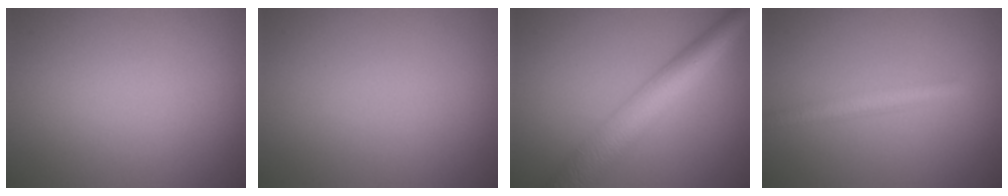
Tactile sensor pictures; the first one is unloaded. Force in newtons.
{"total": 0.0}
{"total": 6.4, "press": 6.4, "slide": 0.2}
{"total": 2.3, "press": 2.2, "slide": 0.2}